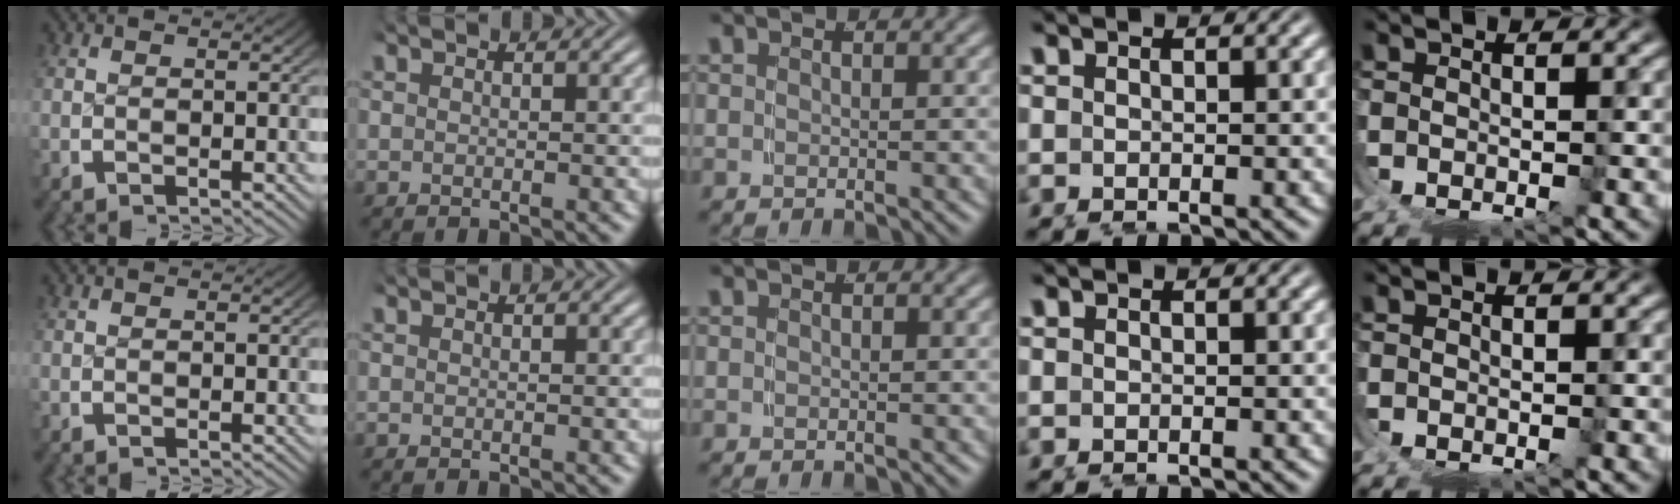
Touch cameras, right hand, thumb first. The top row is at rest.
{}